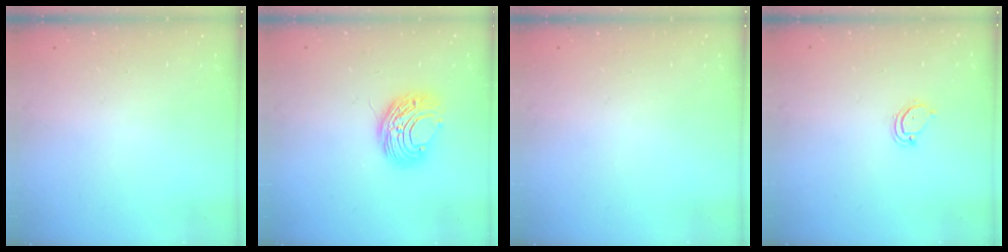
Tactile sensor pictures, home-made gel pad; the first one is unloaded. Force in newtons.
{"total": 9.0, "press": 9.0, "slide": 0.5}
{"total": 0.0}
{"total": 3.4, "press": 3.3, "slide": 0.5}